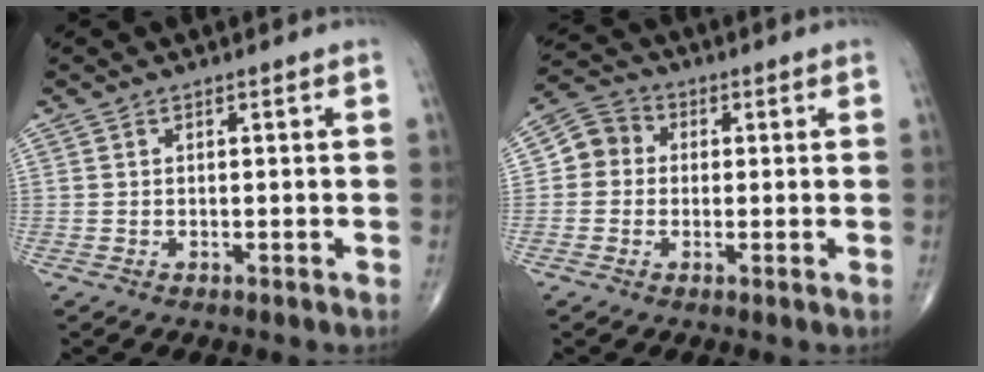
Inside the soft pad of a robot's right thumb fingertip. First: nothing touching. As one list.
[{"total": 5.7, "force": [0.2, 5.3, 2.3], "torque": [-0.022, 0.016, -0.011]}]